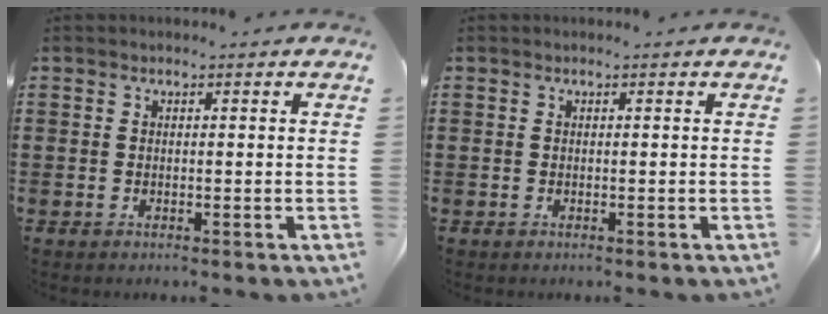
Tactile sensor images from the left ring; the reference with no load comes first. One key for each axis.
{"total": 0.0}